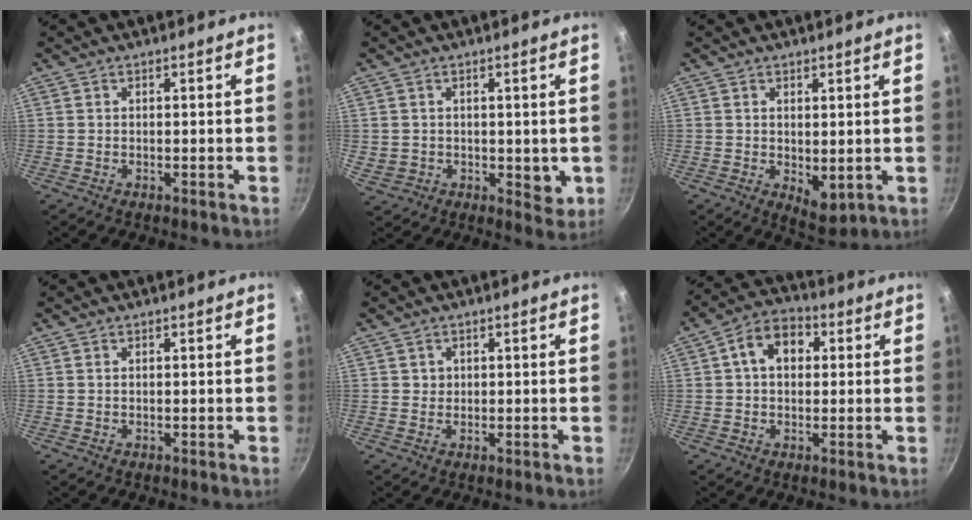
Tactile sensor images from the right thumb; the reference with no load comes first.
{"total": 5.9, "force": [0.5, 4.7, 3.5], "torque": [-0.040, -0.012, 0.012]}
{"total": 5.1, "force": [0.7, 3.0, 4.1], "torque": [-0.048, -0.020, 0.017]}
{"total": 0.0}
{"total": 1.3, "force": [0.4, 1.2, 0.2], "torque": [0.007, 0.003, 0.004]}
{"total": 9.0, "force": [1.9, 6.4, 6.0], "torque": [-0.067, 0.020, 0.016]}